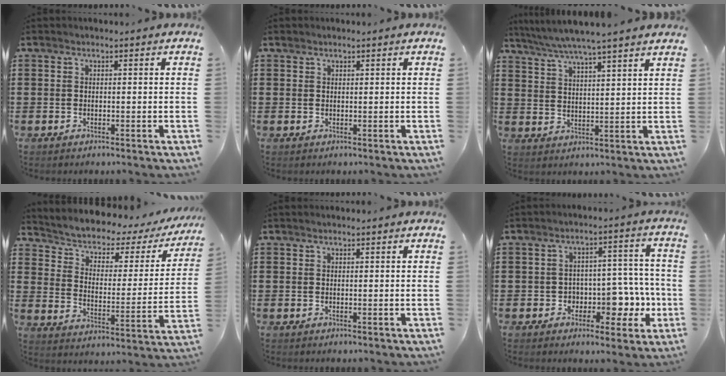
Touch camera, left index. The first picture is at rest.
{"total": 0.8, "force": [0.6, 0.5, 0.0], "torque": [-0.002, 0.002, 0.013]}
{"total": 5.2, "force": [4.8, -0.6, 2.1], "torque": [-0.057, -0.023, 0.083]}
{"total": 2.9, "force": [1.8, 1.7, 1.4], "torque": [-0.043, -0.020, 0.020]}
{"total": 0.0}
{"total": 6.1, "force": [-1.3, 5.2, 2.9], "torque": [-0.051, -0.001, -0.022]}